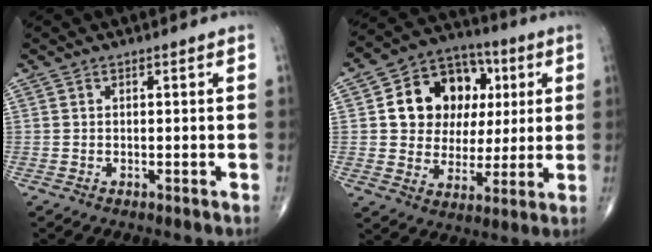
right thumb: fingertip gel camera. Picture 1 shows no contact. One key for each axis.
{"total": 16.6, "fx": 3.7, "fy": 13.2, "fz": 9.2, "tx": -0.102, "ty": 0.012, "tz": 0.064}